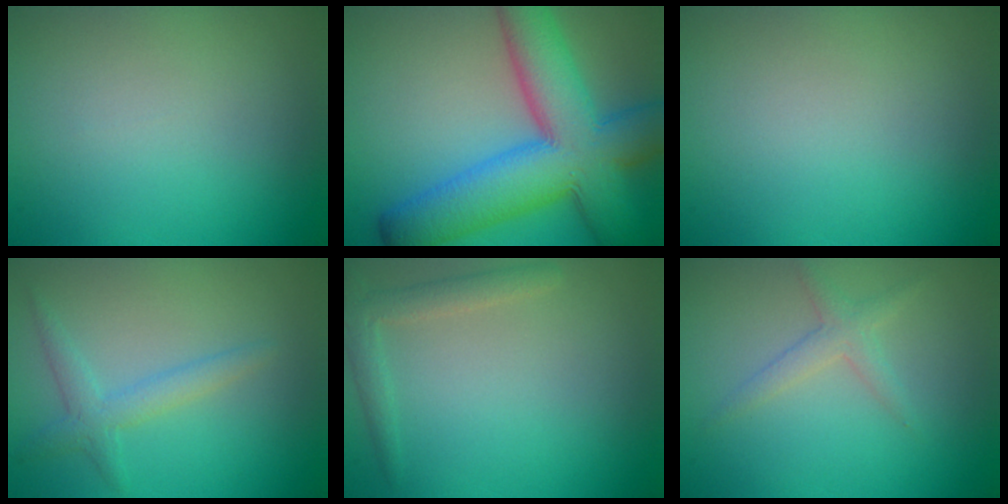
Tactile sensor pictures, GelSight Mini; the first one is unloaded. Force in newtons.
{"total": 11.8, "press": 11.8, "slide": 0.3}
{"total": 0.0}
{"total": 2.2, "press": 2.2, "slide": 0.1}
{"total": 2.0, "press": 2.0, "slide": 0.3}
{"total": 1.8, "press": 1.8, "slide": 0.1}